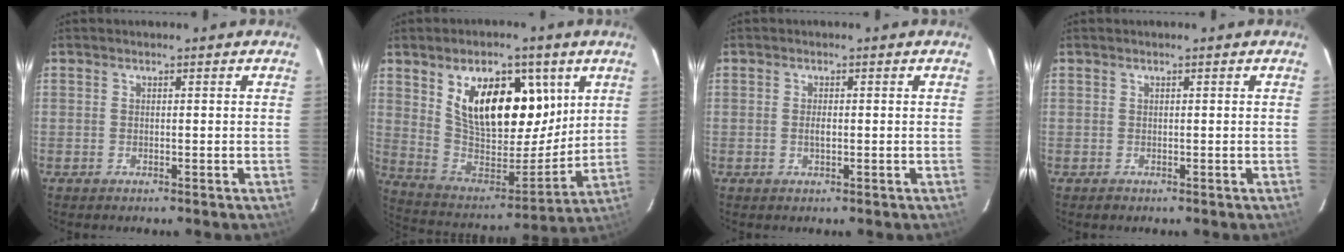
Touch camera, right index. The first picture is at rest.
{"total": 19.9, "force": [8.2, 10.8, 14.6], "torque": [-0.260, 0.008, 0.157]}
{"total": 1.5, "force": [-0.1, 0.7, 1.4], "torque": [-0.026, 0.000, -0.002]}
{"total": 0.8, "force": [-0.2, 0.7, 0.0], "torque": [0.000, 0.002, 0.001]}